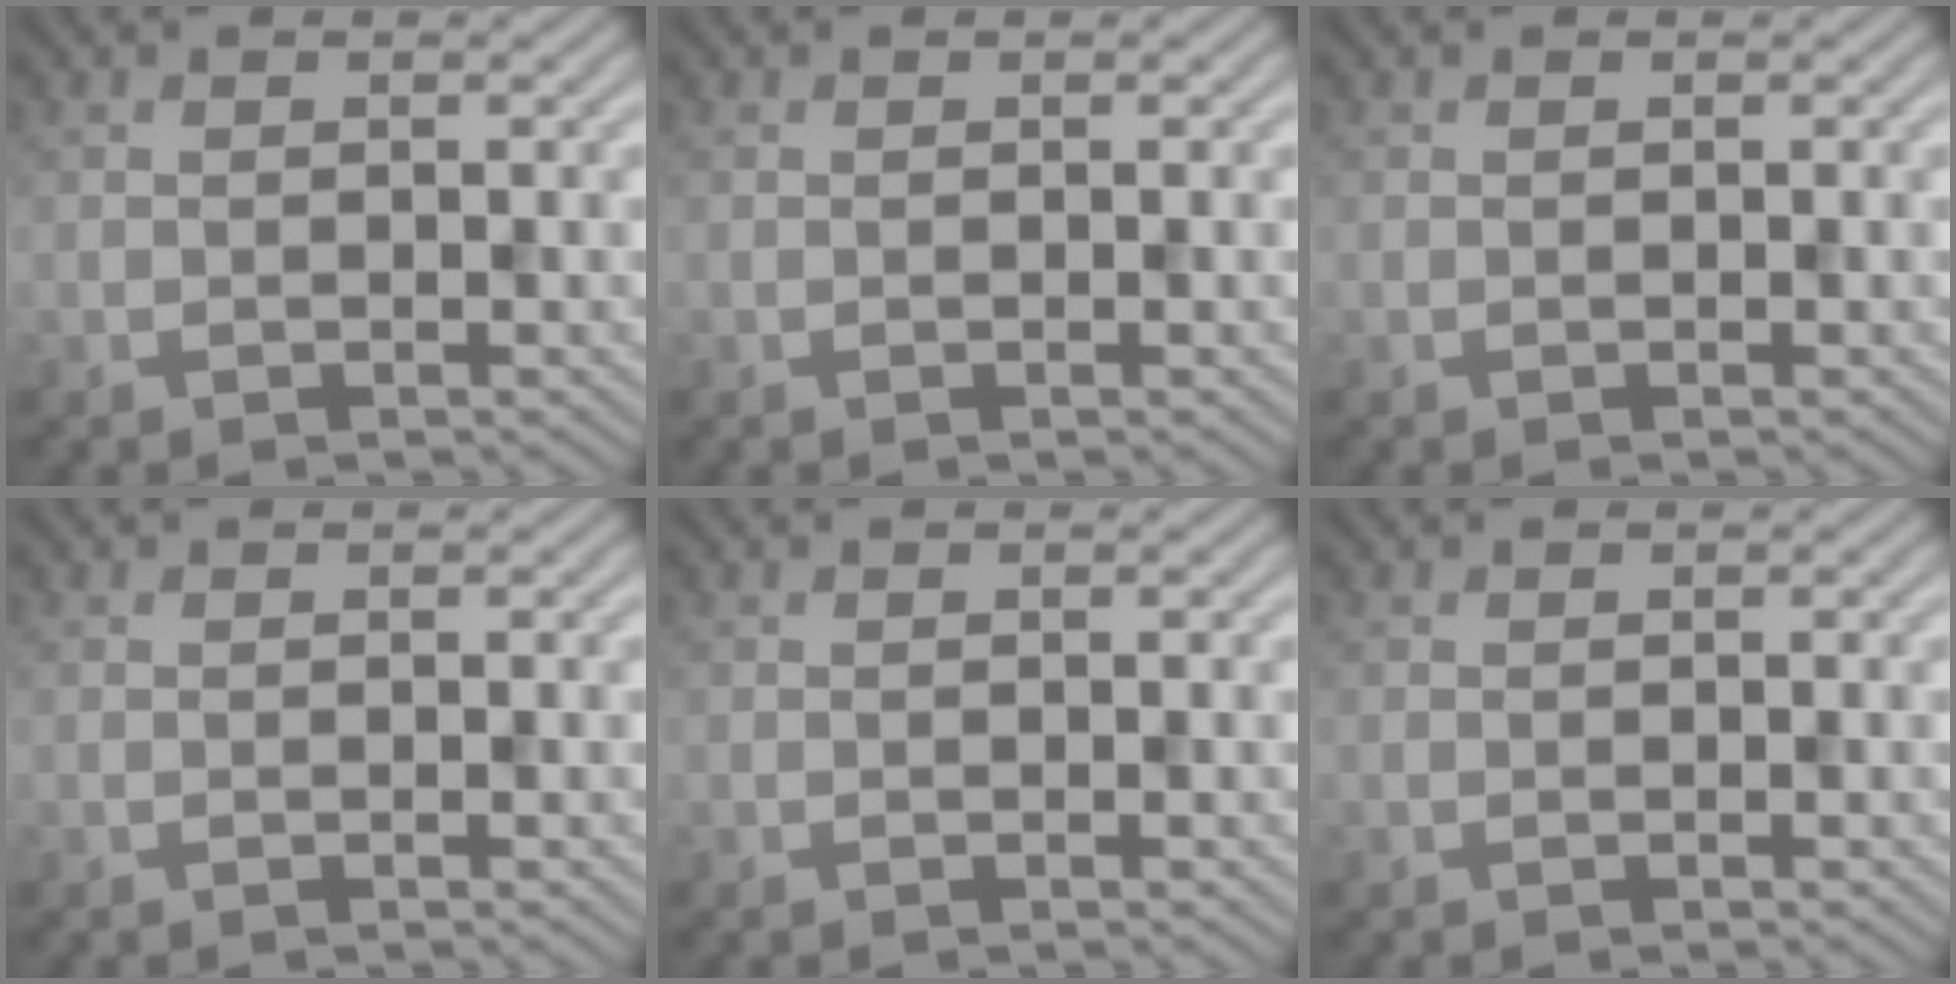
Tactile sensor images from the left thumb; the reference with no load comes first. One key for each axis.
{"total": 0.0}
{"total": 0.0}
{"total": 0.0}
{"total": 0.0}
{"total": 0.0}